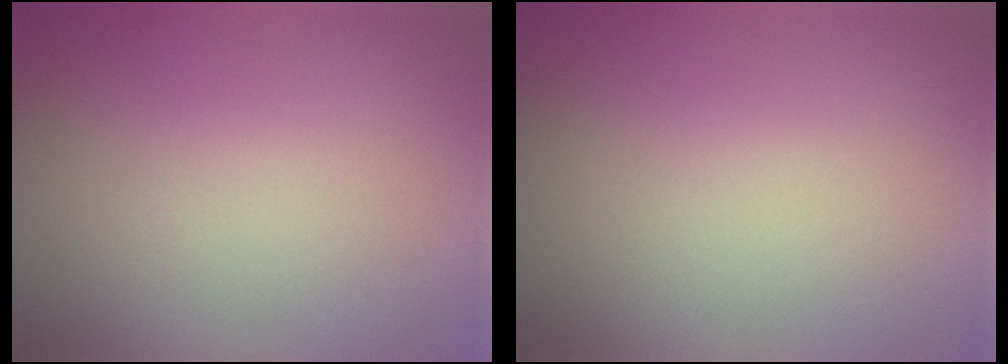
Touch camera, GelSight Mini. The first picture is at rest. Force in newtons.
{"total": 0.0}